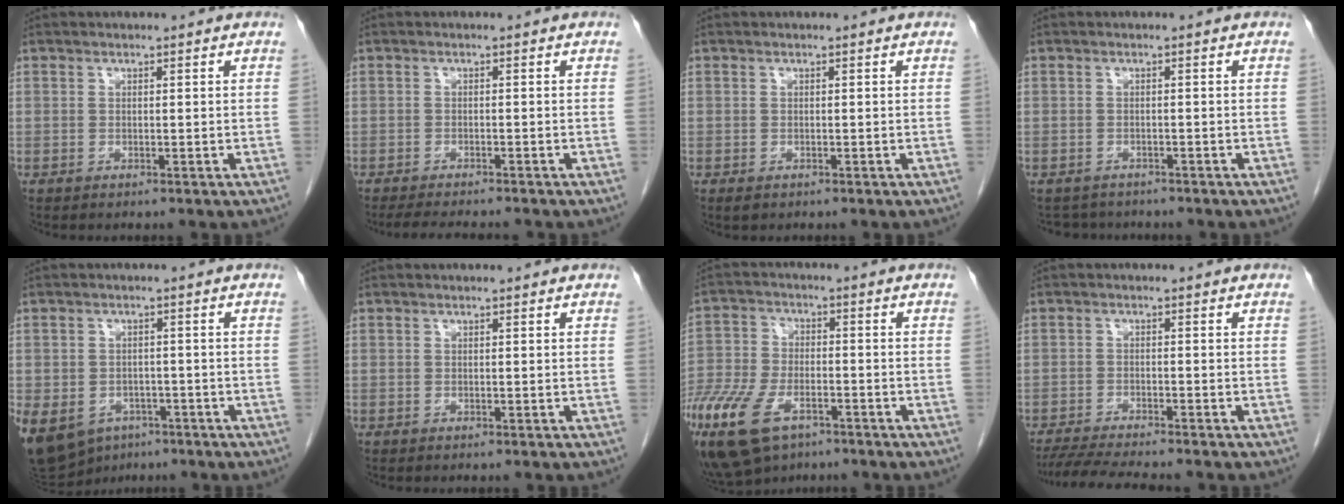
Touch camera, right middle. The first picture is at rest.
{"total": 6.8, "force": [-6.1, 0.8, 2.8], "torque": [-0.037, -0.013, -0.091]}
{"total": 0.8, "force": [-0.5, 0.5, 0.5], "torque": [-0.009, 0.000, -0.003]}
{"total": 3.3, "force": [-3.0, 1.3, -0.1], "torque": [0.001, -0.003, -0.044]}
{"total": 22.4, "force": [-10.5, 17.2, 9.8], "torque": [-0.321, -0.015, -0.145]}
{"total": 0.0}
{"total": 20.6, "force": [-11.8, 11.2, 12.7], "torque": [-0.358, -0.032, -0.213]}
{"total": 7.9, "force": [-7.1, 0.0, 3.5], "torque": [-0.057, -0.019, -0.116]}